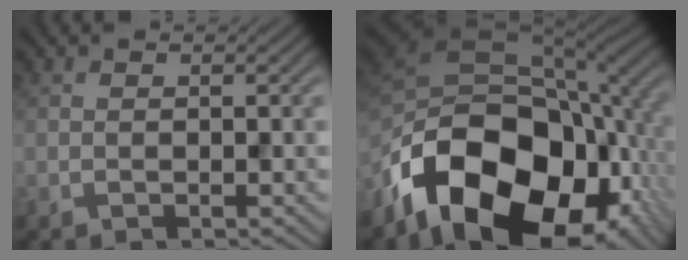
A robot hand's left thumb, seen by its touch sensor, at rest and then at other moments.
{"total": 20.6, "force": [-9.1, 12.4, 13.6], "torque": [-0.288, -0.039, -0.133]}